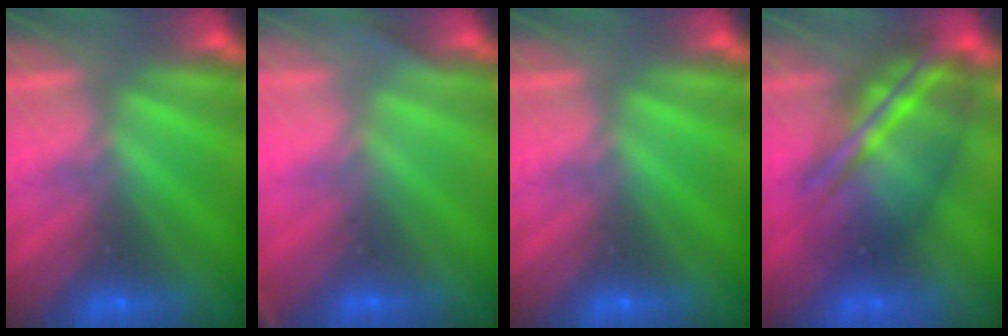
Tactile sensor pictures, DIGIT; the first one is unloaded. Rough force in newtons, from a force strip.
{"total": 3.7}
{"total": 0.0}
{"total": 8.3}